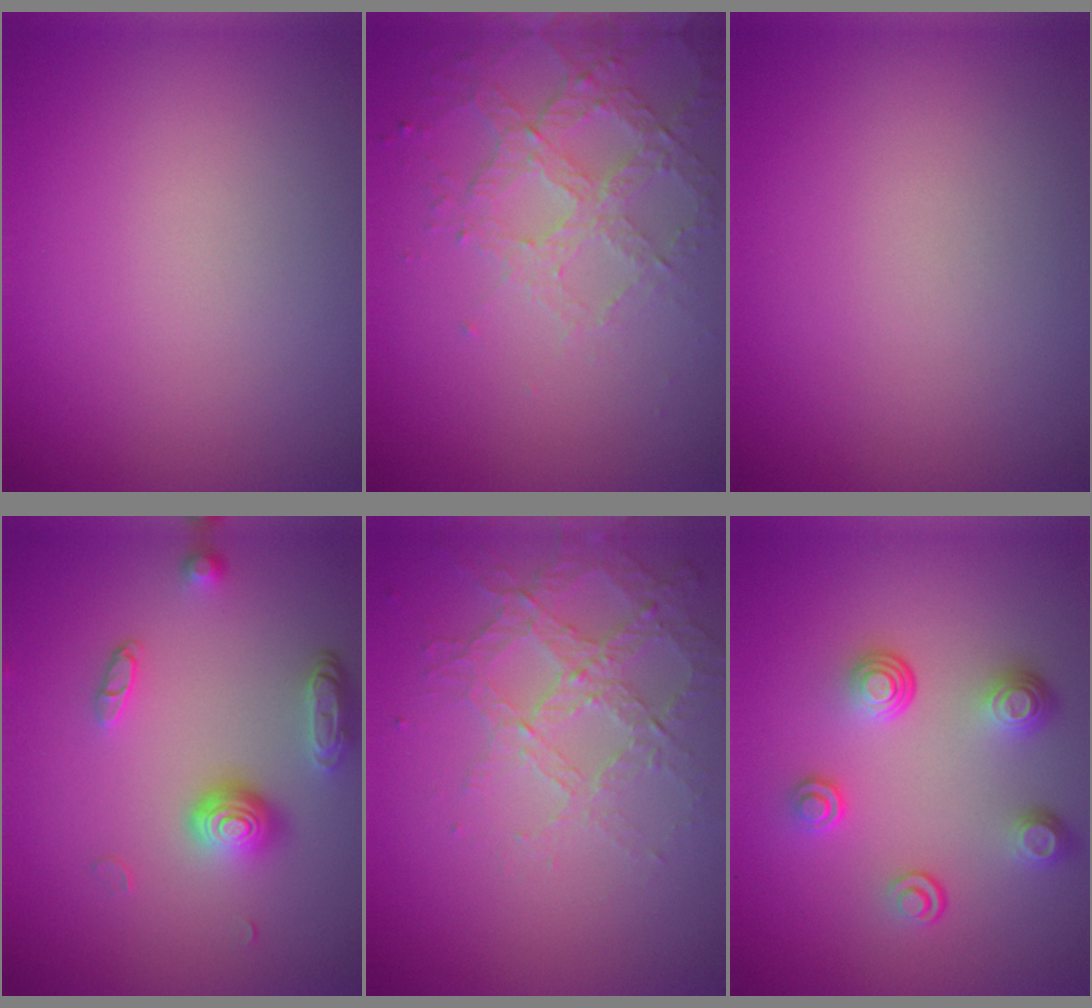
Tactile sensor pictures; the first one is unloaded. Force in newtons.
{"total": 4.2, "press": 3.2, "slide": 2.8}
{"total": 0.0}
{"total": 3.7, "press": 2.9, "slide": 2.3}
{"total": 4.2, "press": 3.0, "slide": 2.9}
{"total": 3.8, "press": 2.8, "slide": 2.7}